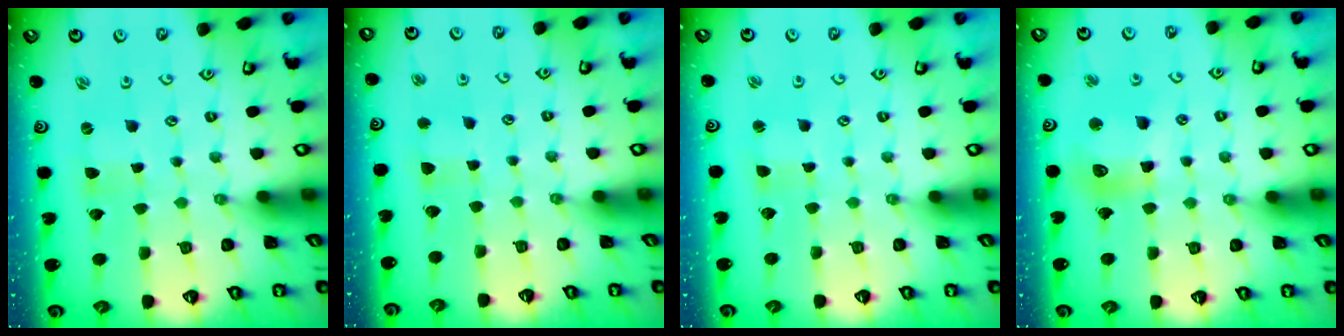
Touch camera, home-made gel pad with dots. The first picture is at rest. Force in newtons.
{"total": 4.0, "press": 4.0, "slide": 0.6}
{"total": 1.1, "press": 1.1, "slide": 0.3}
{"total": 10.9, "press": 10.6, "slide": 2.3}